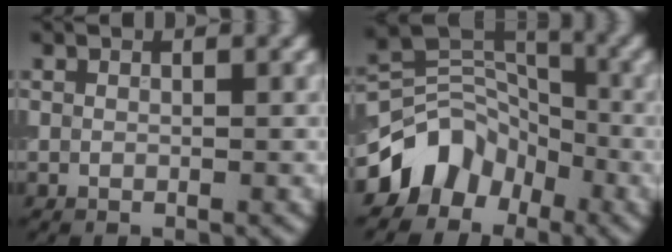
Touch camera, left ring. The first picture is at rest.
{"total": 6.2, "force": [-3.6, 4.5, 2.4], "torque": [-0.025, 0.006, -0.074]}